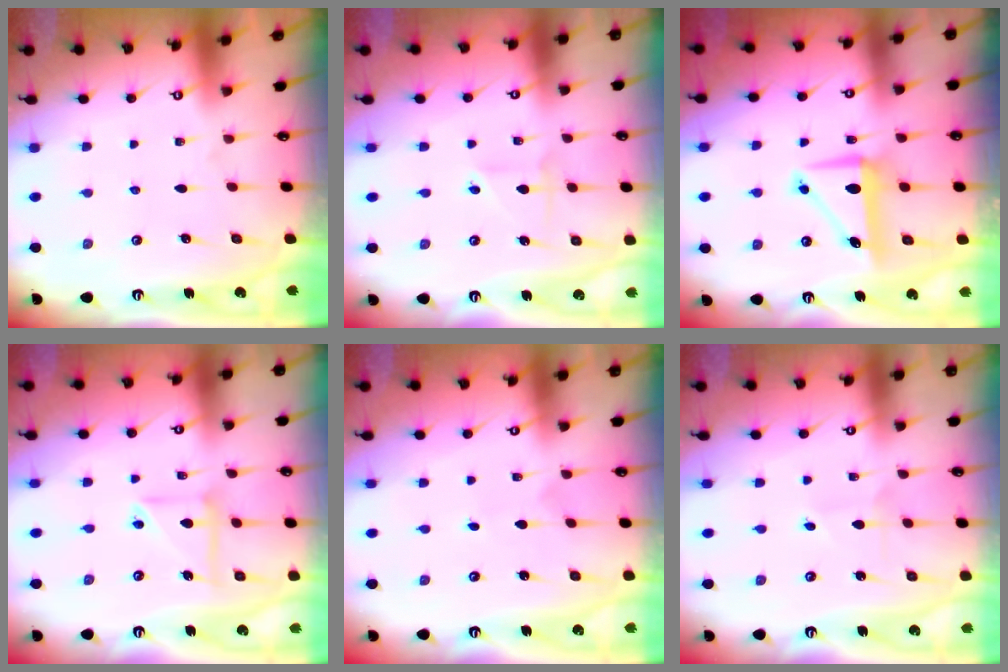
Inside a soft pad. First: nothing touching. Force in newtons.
{"total": 2.7, "press": 2.6, "slide": 0.3}
{"total": 8.3, "press": 8.1, "slide": 1.4}
{"total": 9.2, "press": 9.0, "slide": 1.5}
{"total": 0.7, "press": 0.7, "slide": 0.0}
{"total": 1.9, "press": 1.9, "slide": 0.1}